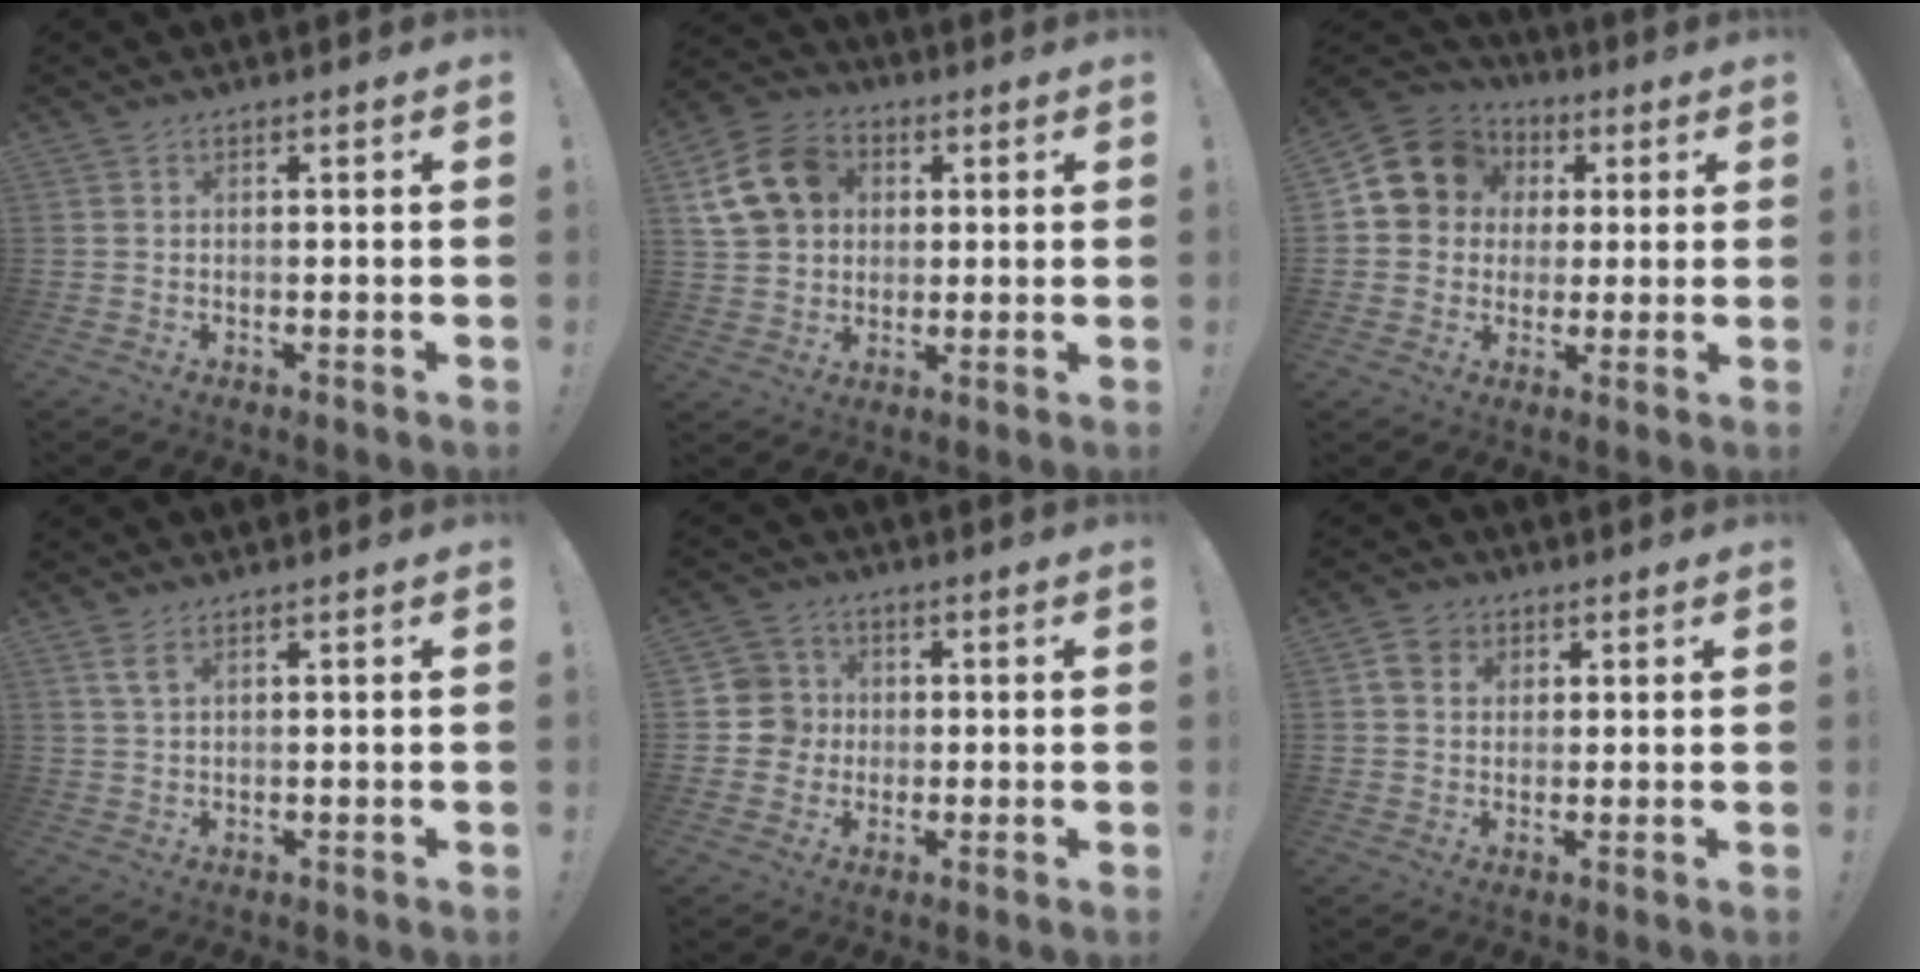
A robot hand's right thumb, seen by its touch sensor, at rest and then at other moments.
{"total": 15.2, "force": [4.5, 12.4, 7.5], "torque": [-0.114, -0.003, 0.095]}
{"total": 11.9, "force": [3.3, 10.6, 4.4], "torque": [-0.072, -0.007, 0.068]}
{"total": 3.2, "force": [1.7, 1.1, 2.5], "torque": [-0.044, -0.003, 0.030]}
{"total": 7.6, "force": [0.0, 7.5, 1.1], "torque": [-0.019, 0.006, 0.003]}
{"total": 6.2, "force": [2.3, 5.0, 2.9], "torque": [-0.046, 0.002, 0.045]}